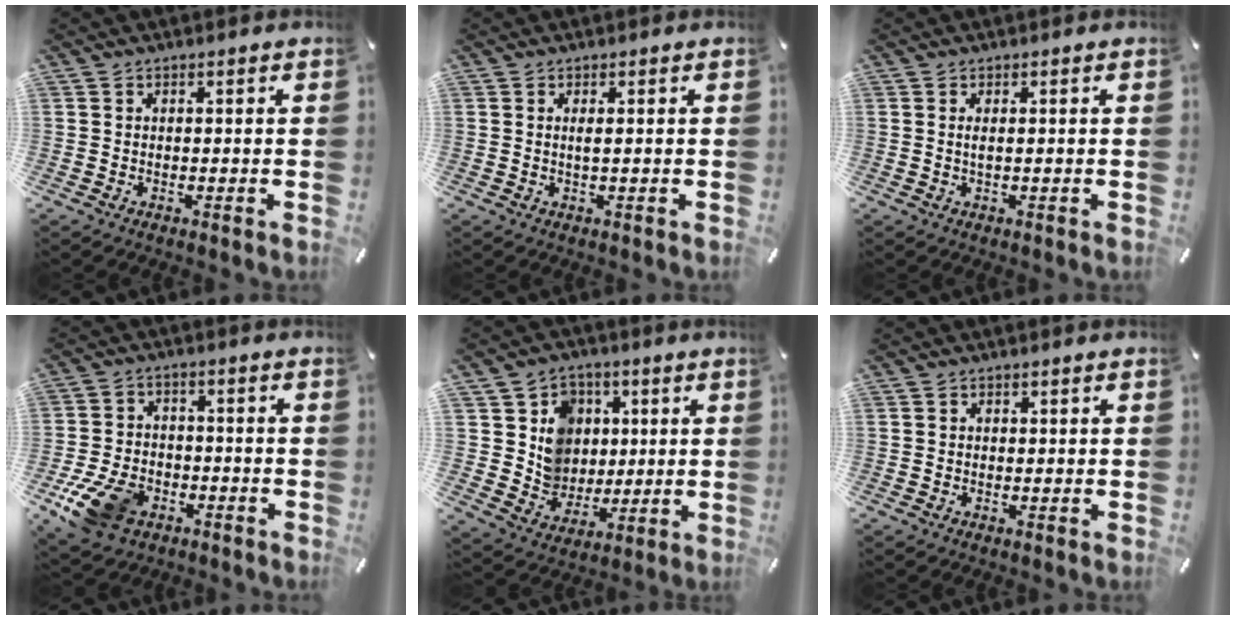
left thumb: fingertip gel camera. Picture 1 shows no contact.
{"total": 1.3, "force": [0.2, 0.1, 1.3], "torque": [-0.026, -0.003, 0.003]}
{"total": 1.4, "force": [0.2, 0.2, 1.4], "torque": [-0.028, -0.003, 0.003]}
{"total": 11.4, "force": [-5.7, 7.7, 6.1], "torque": [-0.136, 0.026, -0.102]}
{"total": 10.9, "force": [2.8, 10.3, 2.2], "torque": [-0.046, -0.023, 0.061]}
{"total": 0.7, "force": [0.1, 0.6, 0.1], "torque": [-0.001, 0.005, 0.000]}